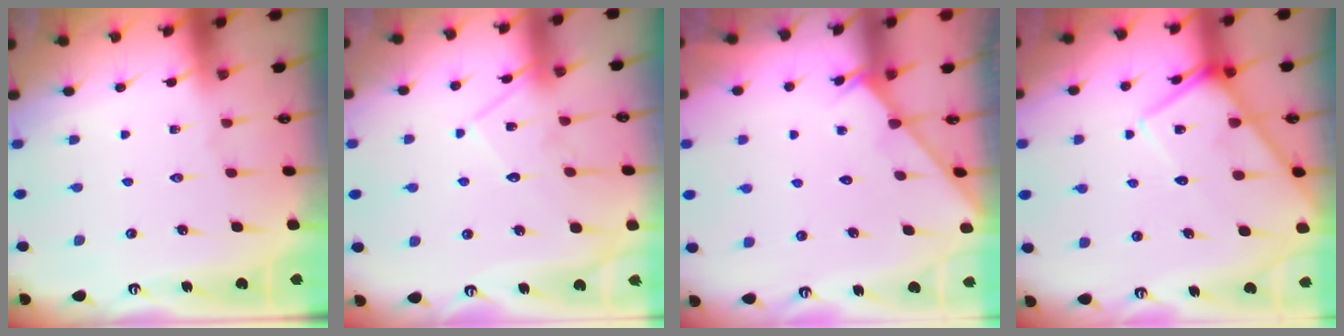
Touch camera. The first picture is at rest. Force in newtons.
{"total": 11.5, "press": 11.5, "slide": 0.8}
{"total": 2.0, "press": 2.0, "slide": 0.2}
{"total": 9.9, "press": 9.8, "slide": 1.1}